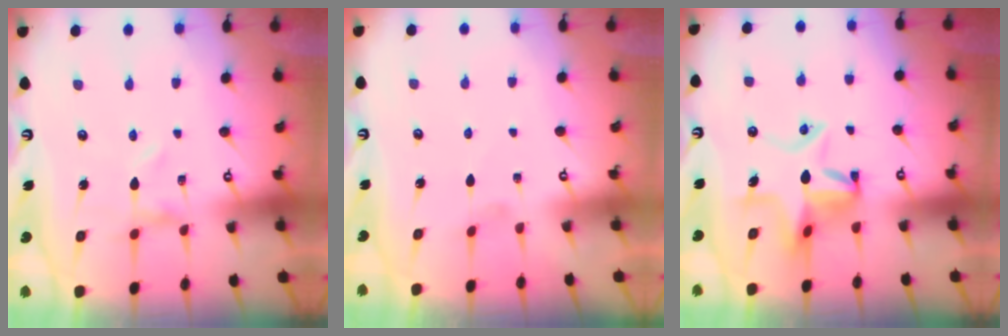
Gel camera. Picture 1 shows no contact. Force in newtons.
{"total": 0.0}
{"total": 8.8, "press": 8.6, "slide": 1.9}